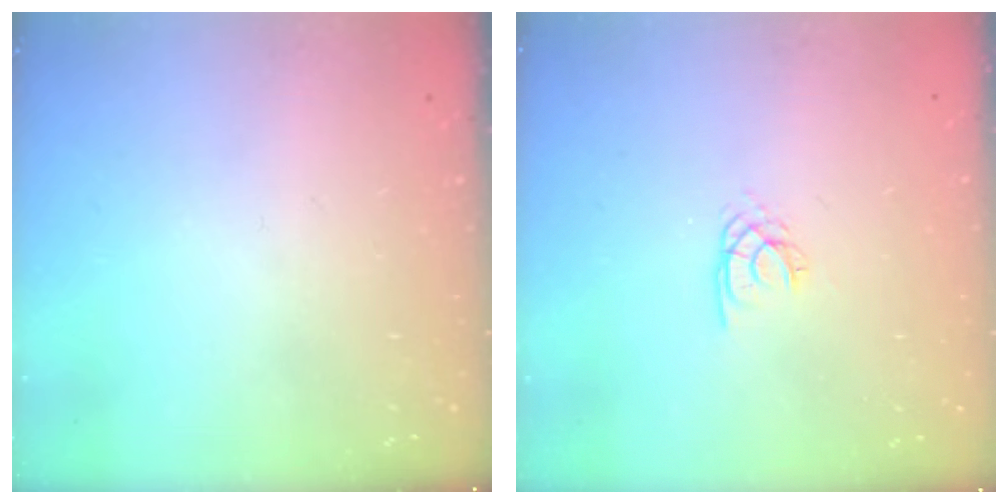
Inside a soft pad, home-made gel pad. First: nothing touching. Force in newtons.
{"total": 2.0, "press": 1.9, "slide": 0.4}